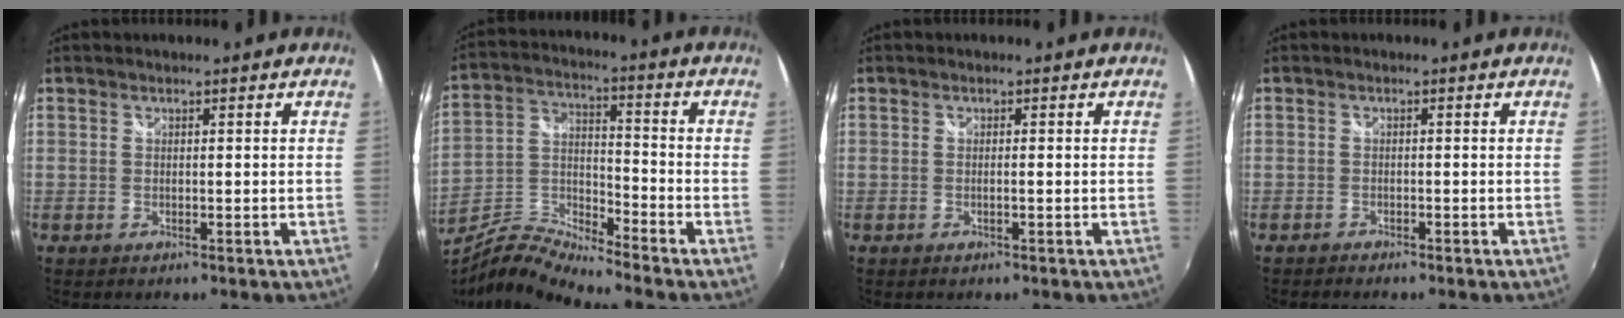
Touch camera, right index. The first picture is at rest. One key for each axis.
{"total": 7.2, "fx": -6.1, "fy": 0.4, "fz": 3.9, "tx": -0.088, "ty": 0.007, "tz": -0.132}
{"total": 0.7, "fx": -0.3, "fy": -0.1, "fz": 0.6, "tx": -0.008, "ty": 0.001, "tz": -0.006}
{"total": 0.8, "fx": -0.7, "fy": 0.1, "fz": -0.3, "tx": -0.003, "ty": 0.000, "tz": -0.019}